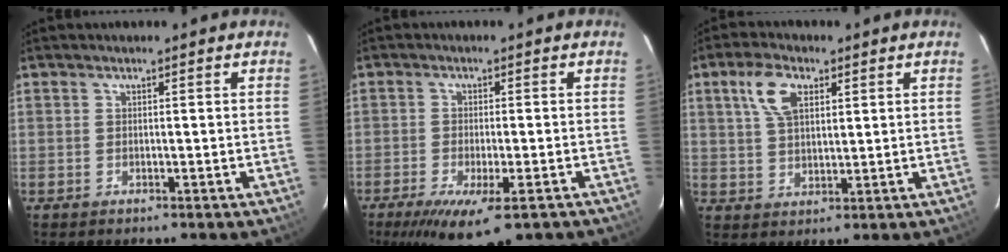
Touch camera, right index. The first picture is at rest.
{"total": 11.6, "force": [-7.7, 3.3, 8.1], "torque": [-0.161, -0.037, -0.118]}
{"total": 7.3, "force": [3.2, 4.0, 5.3], "torque": [-0.106, 0.018, 0.062]}